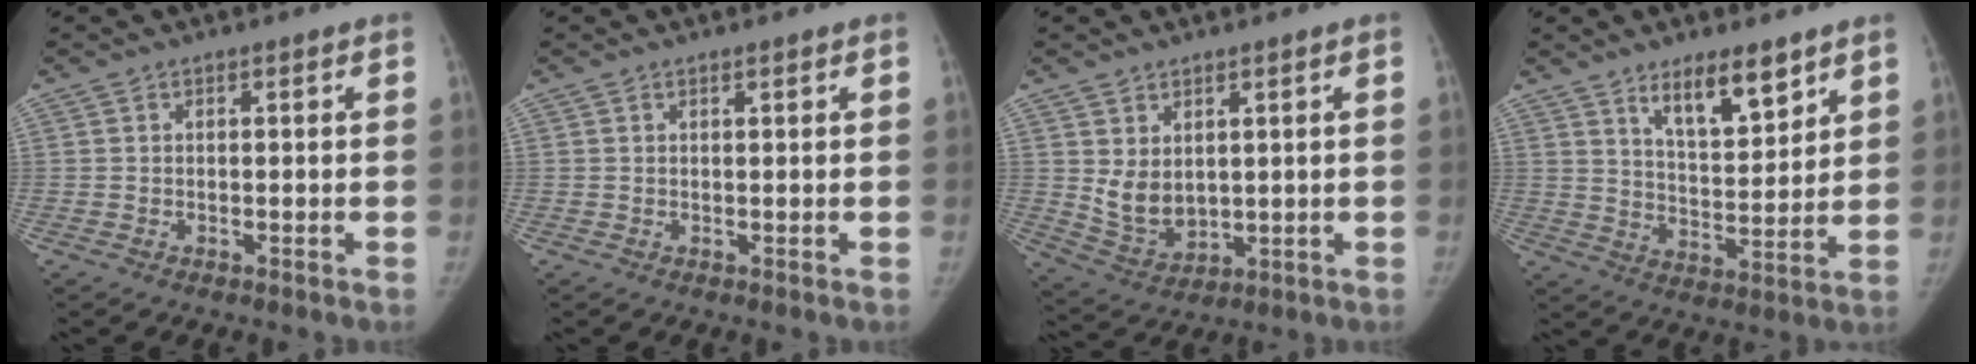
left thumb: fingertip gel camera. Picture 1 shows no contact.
{"total": 0.5, "force": [0.4, 0.1, 0.3], "torque": [-0.004, -0.002, 0.007]}
{"total": 6.9, "force": [1.7, 5.0, 4.4], "torque": [-0.057, -0.023, 0.055]}
{"total": 10.7, "force": [7.0, 3.9, 7.1], "torque": [-0.092, -0.050, 0.124]}